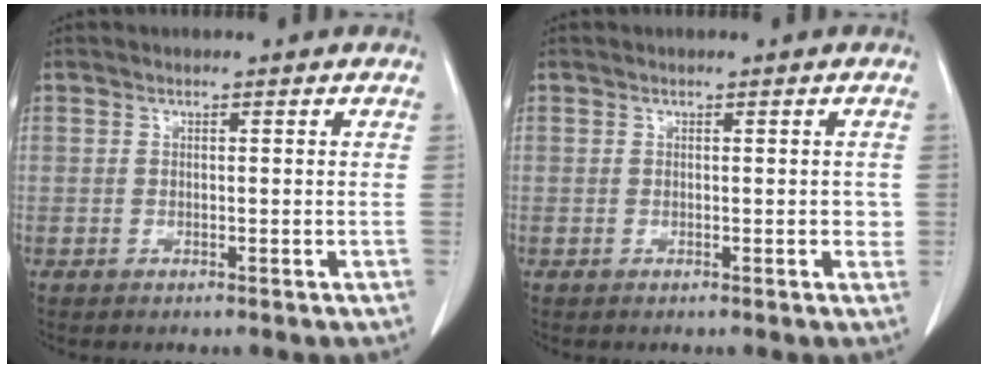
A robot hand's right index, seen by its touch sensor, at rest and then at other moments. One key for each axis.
{"total": 1.2, "fx": 0.0, "fy": 0.9, "fz": 0.8, "tx": -0.003, "ty": 0.006, "tz": 0.000}